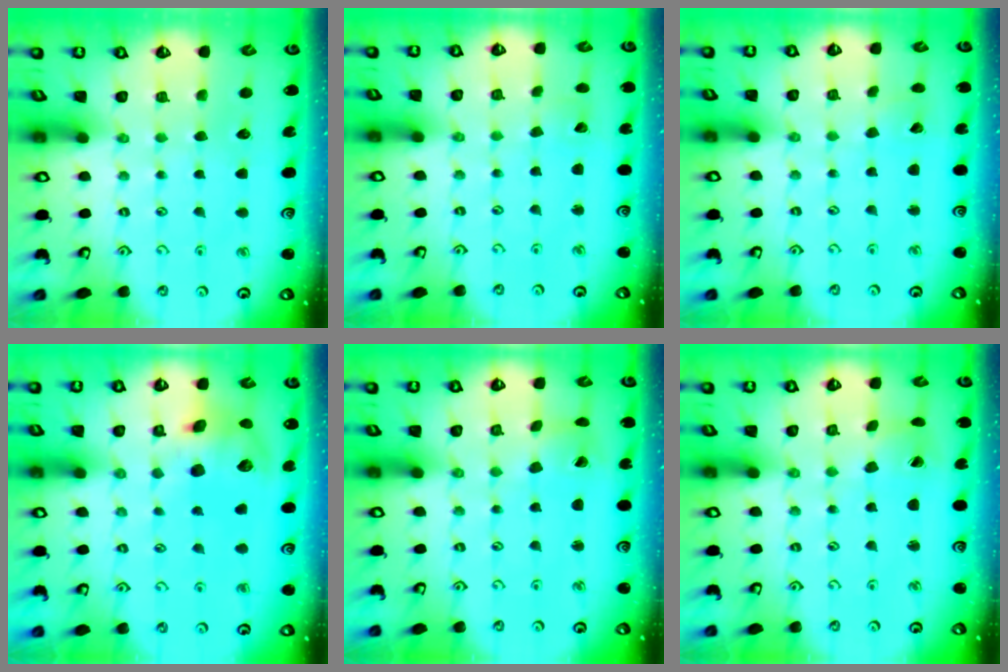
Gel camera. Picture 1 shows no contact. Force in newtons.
{"total": 1.8, "press": 1.8, "slide": 0.1}
{"total": 2.6, "press": 2.6, "slide": 0.3}
{"total": 12.3, "press": 12.2, "slide": 1.7}
{"total": 1.6, "press": 1.6, "slide": 0.3}
{"total": 3.0, "press": 3.0, "slide": 0.2}